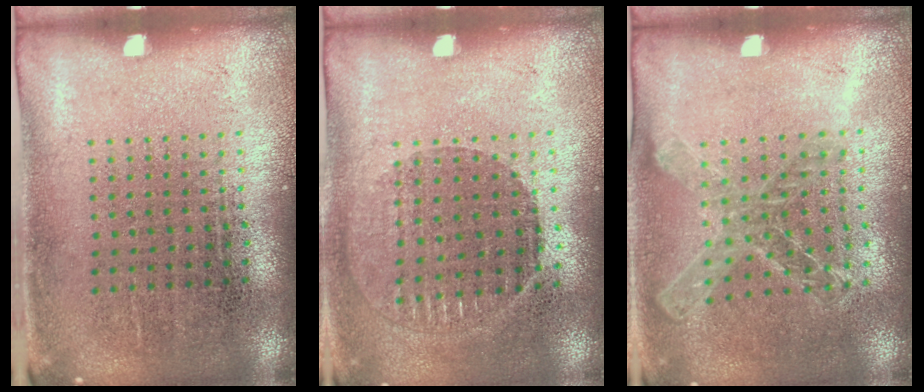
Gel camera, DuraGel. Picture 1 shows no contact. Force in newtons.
{"total": 0.9, "press": 0.9, "slide": 0.2}
{"total": 1.2, "press": 1.2, "slide": 0.1}